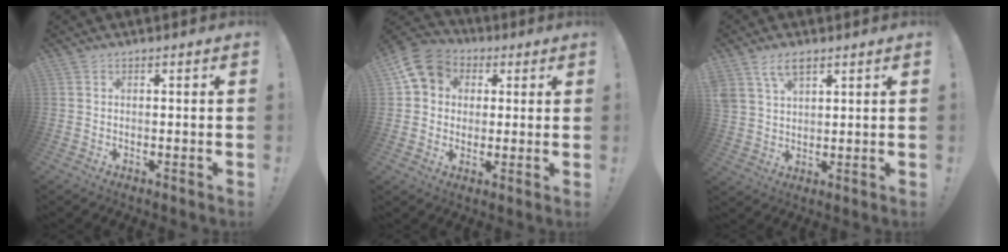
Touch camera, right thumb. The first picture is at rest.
{"total": 10.8, "force": [3.7, 9.1, 4.6], "torque": [-0.064, -0.010, 0.076]}
{"total": 7.2, "force": [4.4, 4.1, 3.9], "torque": [-0.072, -0.009, 0.085]}